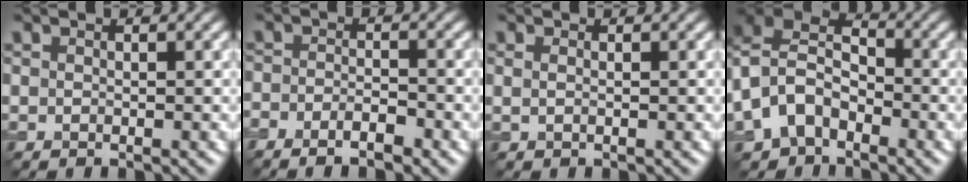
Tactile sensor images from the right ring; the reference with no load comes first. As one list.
[{"total": 3.2, "force": [-2.3, 0.9, 2.1], "torque": [-0.040, 0.002, -0.042]}, {"total": 0.6, "force": [0.2, 0.3, 0.5], "torque": [-0.012, 0.000, 0.005]}, {"total": 8.4, "force": [-2.6, 6.2, 5.1], "torque": [-0.098, 0.000, -0.063]}]